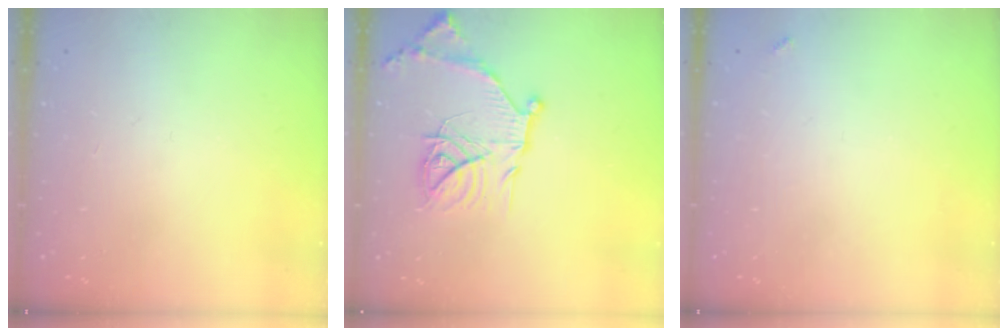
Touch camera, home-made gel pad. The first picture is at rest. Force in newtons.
{"total": 18.5, "press": 18.4, "slide": 1.9}
{"total": 3.6, "press": 3.6, "slide": 0.2}